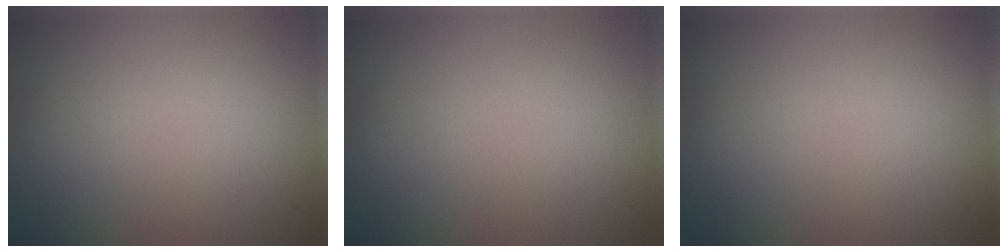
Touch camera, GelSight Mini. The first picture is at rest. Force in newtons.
{"total": 0.0}
{"total": 0.0}